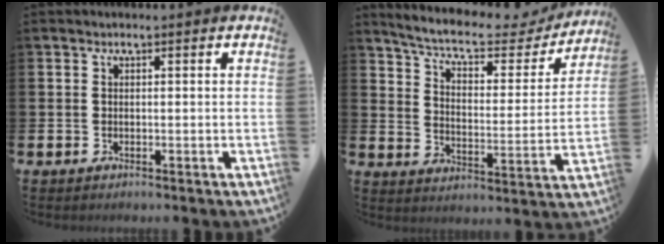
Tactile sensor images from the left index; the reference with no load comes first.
{"total": 6.6, "force": [5.8, 1.8, 2.7], "torque": [-0.078, -0.043, 0.092]}